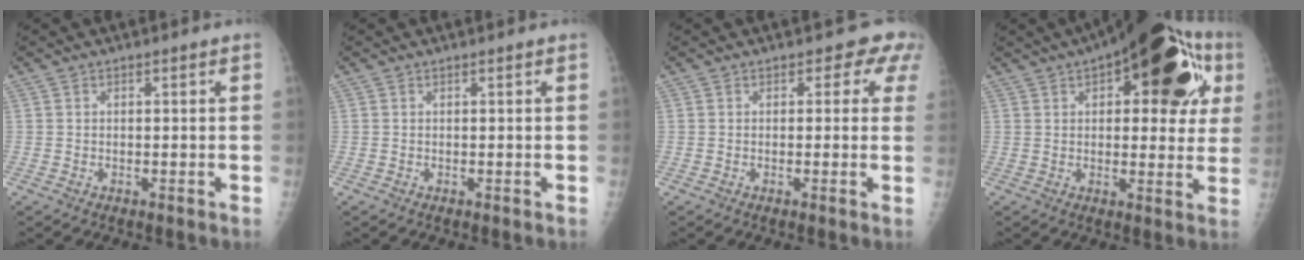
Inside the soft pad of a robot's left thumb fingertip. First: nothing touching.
{"total": 0.0}
{"total": 3.5, "force": [1.7, 2.5, 1.7], "torque": [0.017, -0.003, 0.001]}
{"total": 24.2, "force": [9.2, 10.4, 19.9], "torque": [-0.237, 0.024, 0.119]}